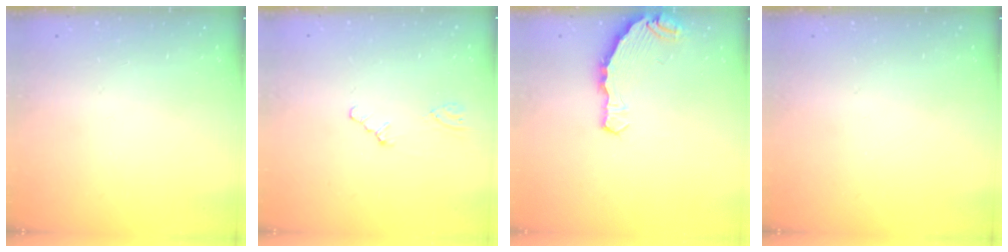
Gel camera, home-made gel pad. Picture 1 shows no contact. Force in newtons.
{"total": 0.0}
{"total": 5.1, "press": 4.9, "slide": 1.3}
{"total": 0.0}